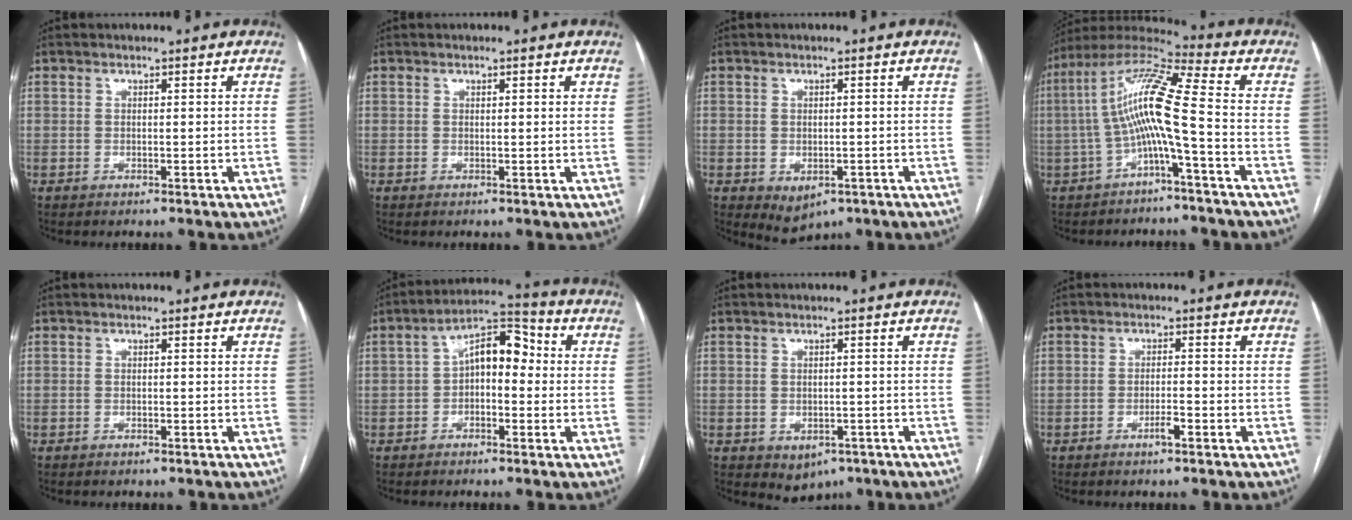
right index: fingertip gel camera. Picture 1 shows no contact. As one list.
[{"total": 0.8, "force": [0.5, 0.1, 0.5], "torque": [-0.009, 0.001, 0.005]}, {"total": 4.1, "force": [-1.9, 2.8, 2.3], "torque": [-0.032, -0.004, -0.013]}, {"total": 11.2, "force": [-2.0, -0.1, 11.0], "torque": [-0.214, 0.032, -0.044]}, {"total": 0.7, "force": [-0.6, 0.3, 0.2], "torque": [-0.007, -0.001, -0.008]}, {"total": 8.1, "force": [0.1, 4.1, 7.0], "torque": [-0.113, 0.044, -0.005]}, {"total": 4.3, "force": [-2.4, 3.1, 1.8], "torque": [-0.014, 0.001, -0.020]}, {"total": 2.2, "force": [-1.3, 0.3, 1.8], "torque": [-0.032, 0.001, -0.023]}]